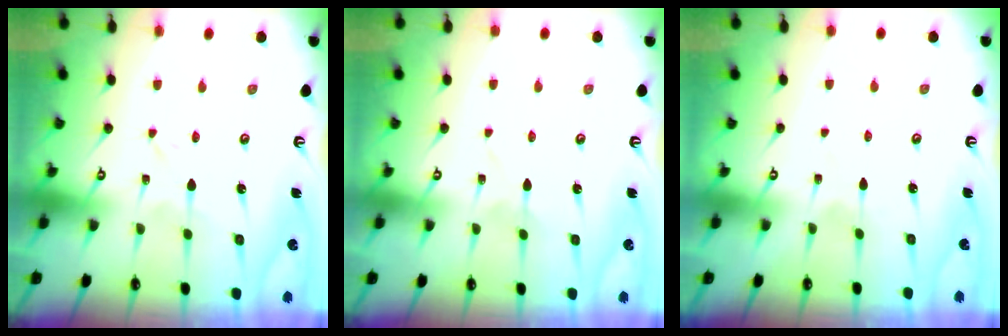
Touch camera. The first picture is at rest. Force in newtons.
{"total": 1.9, "press": 1.9, "slide": 0.2}
{"total": 1.2, "press": 1.1, "slide": 0.2}